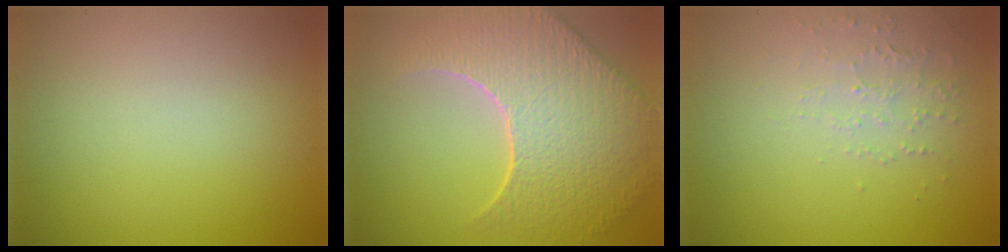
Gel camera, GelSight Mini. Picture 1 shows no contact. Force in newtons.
{"total": 9.4, "press": 6.6, "slide": 6.7}
{"total": 1.9, "press": 1.8, "slide": 0.6}